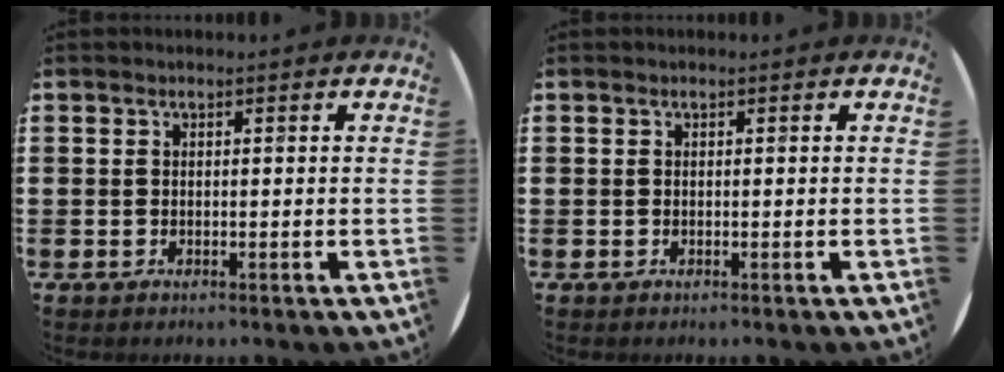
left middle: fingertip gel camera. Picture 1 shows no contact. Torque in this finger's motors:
{"motor_torque": [0.10, -0.04, 0.02, -0.01]}